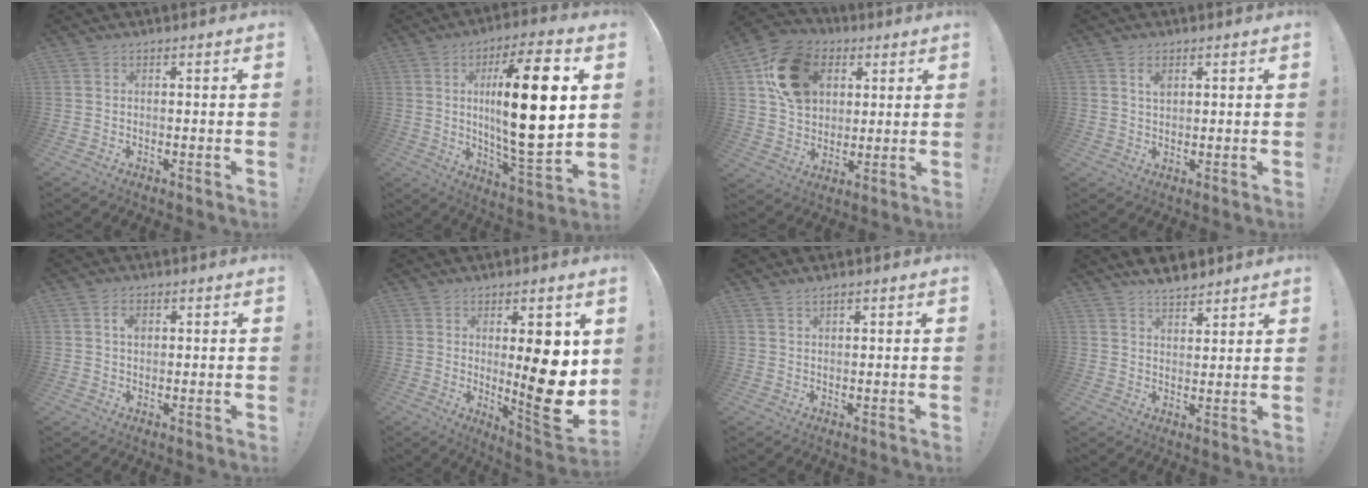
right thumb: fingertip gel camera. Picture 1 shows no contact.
{"total": 22.7, "force": [3.4, 5.9, 21.6], "torque": [-0.354, -0.019, 0.041]}
{"total": 18.6, "force": [6.6, 14.1, 10.2], "torque": [-0.139, -0.015, 0.131]}
{"total": 2.6, "force": [1.2, 1.5, 1.7], "torque": [-0.013, -0.008, 0.017]}
{"total": 2.3, "force": [0.7, 1.5, 1.5], "torque": [-0.008, -0.005, 0.006]}
{"total": 14.6, "force": [1.5, 3.5, 14.2], "torque": [-0.177, -0.030, 0.024]}
{"total": 1.4, "force": [1.2, 0.3, 0.7], "torque": [-0.014, -0.002, 0.022]}
{"total": 6.0, "force": [5.3, 2.0, 1.9], "torque": [-0.036, -0.030, 0.099]}